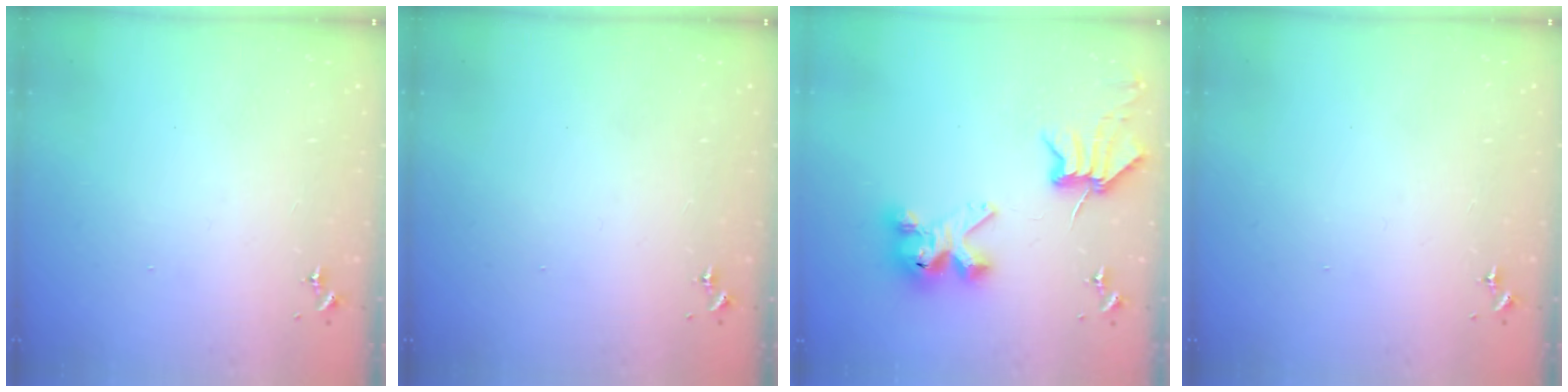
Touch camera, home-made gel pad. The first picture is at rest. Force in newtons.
{"total": 0.0}
{"total": 8.1, "press": 8.1, "slide": 0.3}
{"total": 0.0}